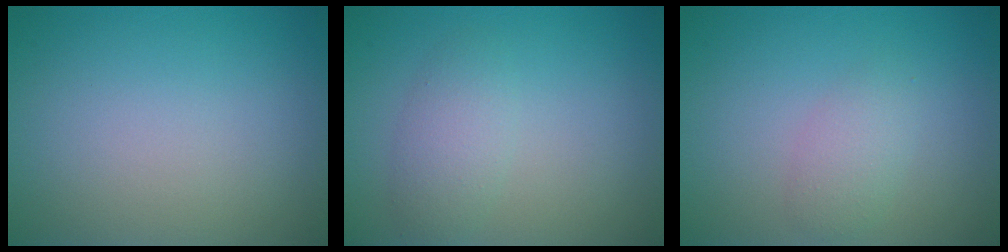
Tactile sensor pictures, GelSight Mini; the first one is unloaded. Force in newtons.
{"total": 2.4, "press": 2.4, "slide": 0.1}
{"total": 1.8, "press": 1.8, "slide": 0.1}